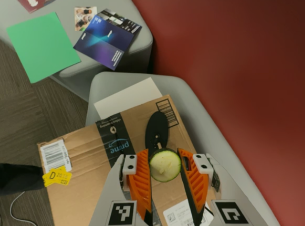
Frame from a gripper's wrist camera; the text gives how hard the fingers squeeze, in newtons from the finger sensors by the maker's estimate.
{"total": 11.4, "left": 11.7, "right": 11.2}